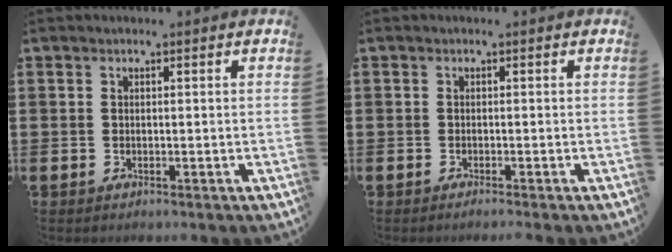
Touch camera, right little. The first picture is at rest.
{"total": 0.5, "force": [-0.4, -0.1, 0.3], "torque": [-0.004, -0.002, -0.008]}